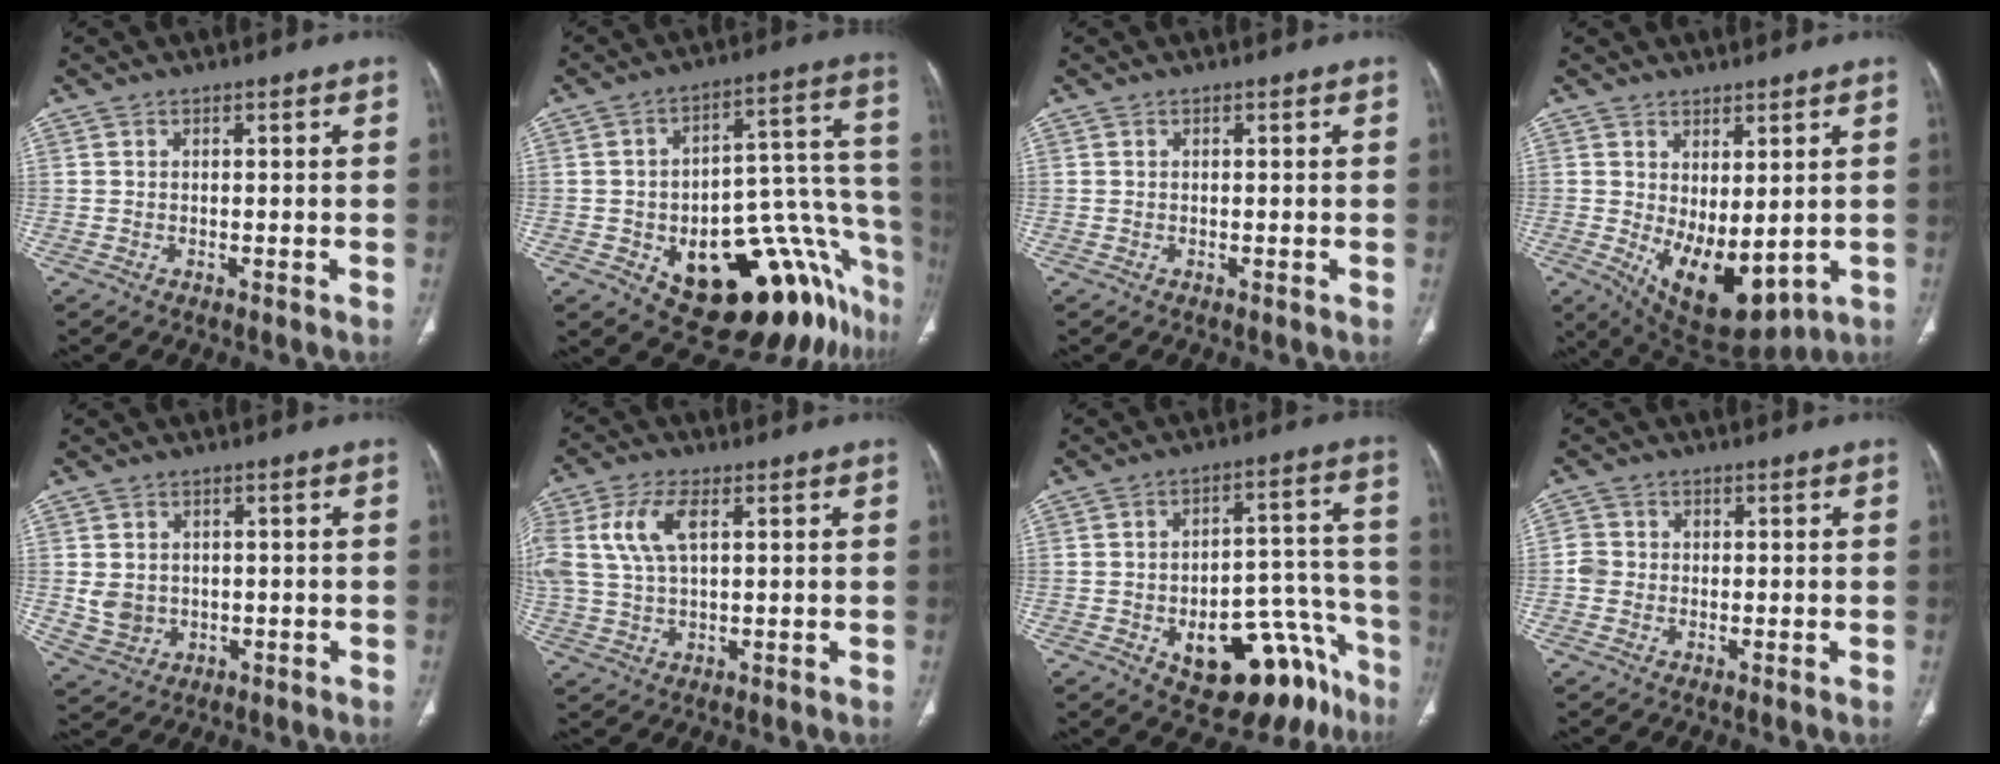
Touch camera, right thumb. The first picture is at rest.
{"total": 25.7, "force": [-12.9, 11.2, 19.2], "torque": [-0.150, 0.110, -0.174]}
{"total": 0.0}
{"total": 12.0, "force": [-1.0, 6.0, 10.4], "torque": [-0.151, -0.018, 0.015]}
{"total": 5.3, "force": [0.1, 4.6, 2.6], "torque": [-0.033, -0.002, 0.018]}
{"total": 9.6, "force": [2.8, 4.8, 7.8], "torque": [-0.184, 0.013, 0.058]}
{"total": 19.8, "force": [-10.4, 10.1, 13.5], "torque": [-0.103, 0.091, -0.132]}
{"total": 2.8, "force": [-0.4, 2.6, 0.9], "torque": [-0.005, 0.010, -0.013]}